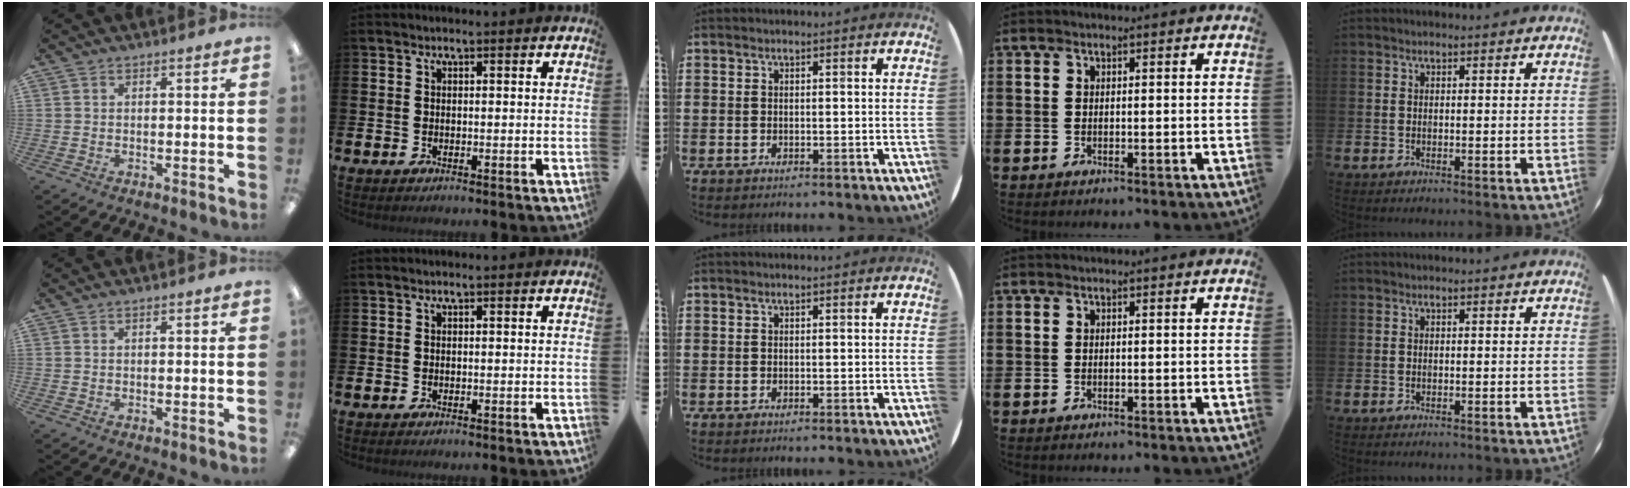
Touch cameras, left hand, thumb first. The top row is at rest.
{}